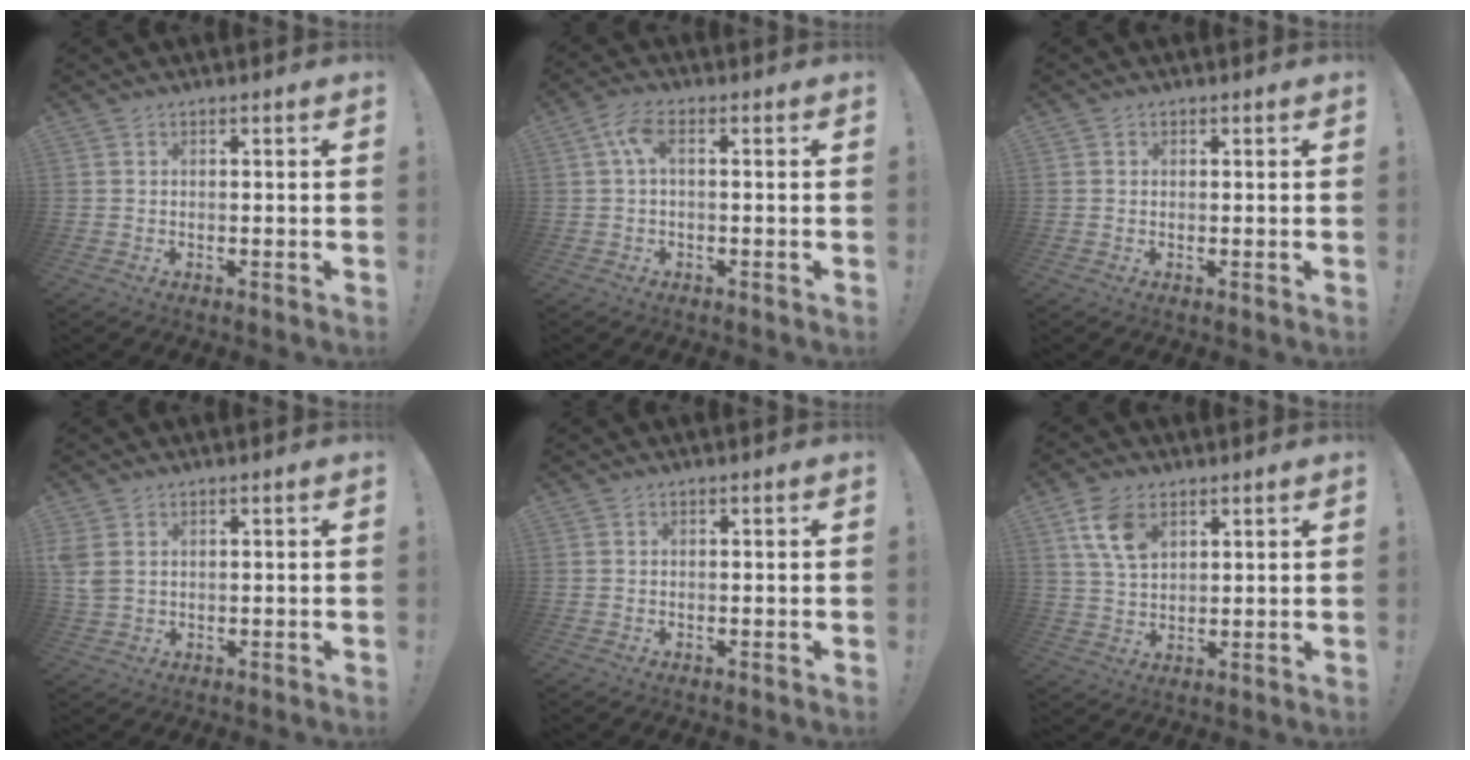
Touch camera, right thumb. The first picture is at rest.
{"total": 5.5, "force": [0.7, 2.0, 5.1], "torque": [-0.110, 0.006, 0.015]}
{"total": 0.5, "force": [0.2, 0.5, 0.1], "torque": [0.006, -0.003, 0.001]}
{"total": 4.5, "force": [1.5, 3.1, 2.9], "torque": [-0.063, -0.005, 0.029]}
{"total": 0.0}
{"total": 9.7, "force": [4.8, 5.8, 6.0], "torque": [-0.112, -0.009, 0.093]}